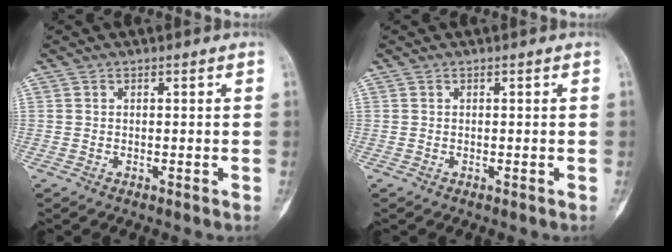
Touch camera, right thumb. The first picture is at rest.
{"total": 0.0}